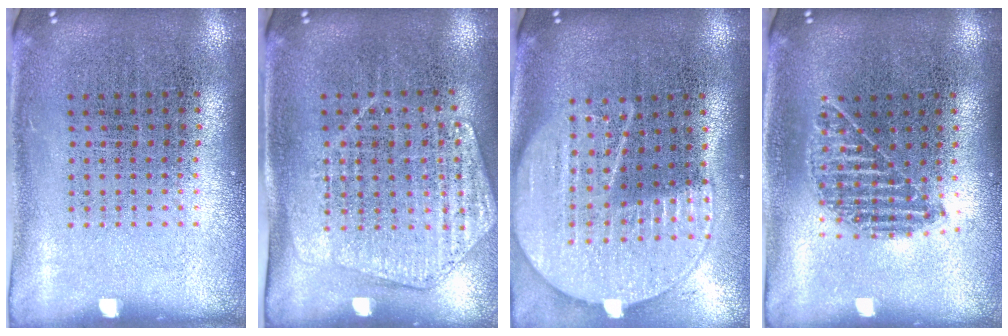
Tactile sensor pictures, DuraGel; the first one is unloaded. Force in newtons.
{"total": 1.5, "press": 1.4, "slide": 0.3}
{"total": 2.0, "press": 1.7, "slide": 1.0}
{"total": 1.1, "press": 1.0, "slide": 0.5}